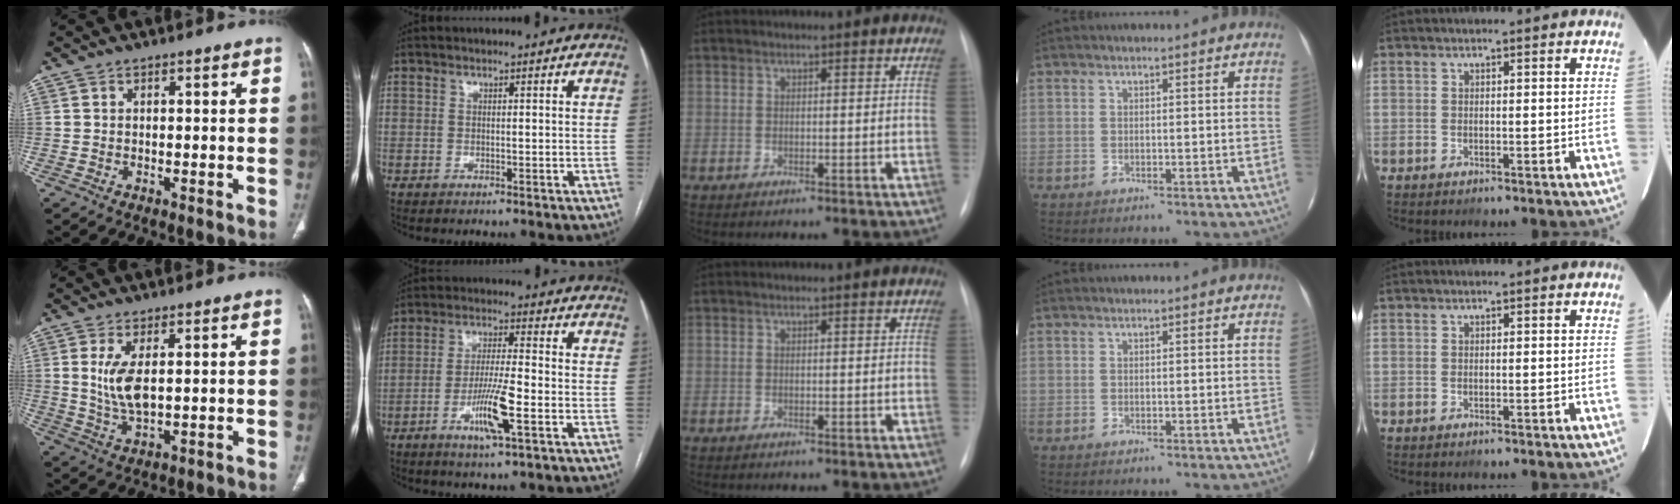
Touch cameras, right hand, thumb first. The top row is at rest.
{"thumb": {"total": 7.0, "force": [1.2, 2.9, 6.2], "torque": [-0.135, -0.014, 0.032]}, "index": {"total": 8.4, "force": [-3.3, 0.5, 7.7], "torque": [-0.147, -0.009, -0.060]}}